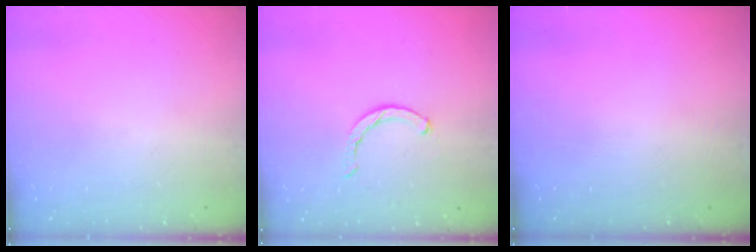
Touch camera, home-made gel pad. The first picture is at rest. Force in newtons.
{"total": 2.3, "press": 2.2, "slide": 0.5}
{"total": 0.0}